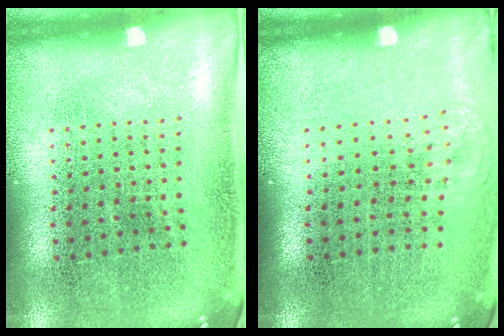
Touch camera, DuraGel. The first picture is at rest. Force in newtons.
{"total": 0.6, "press": 0.5, "slide": 0.3}